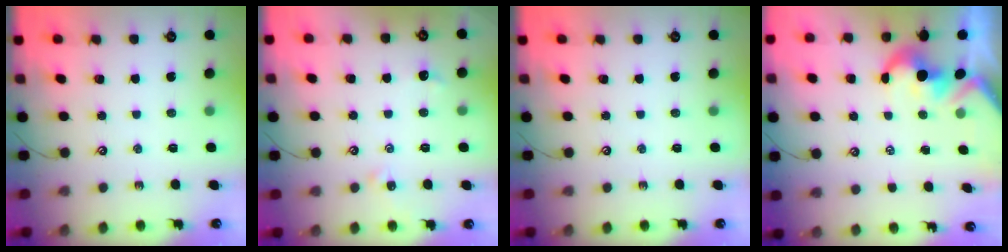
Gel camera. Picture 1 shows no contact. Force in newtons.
{"total": 2.0, "press": 1.9, "slide": 0.5}
{"total": 0.0}
{"total": 1.7, "press": 1.4, "slide": 1.0}